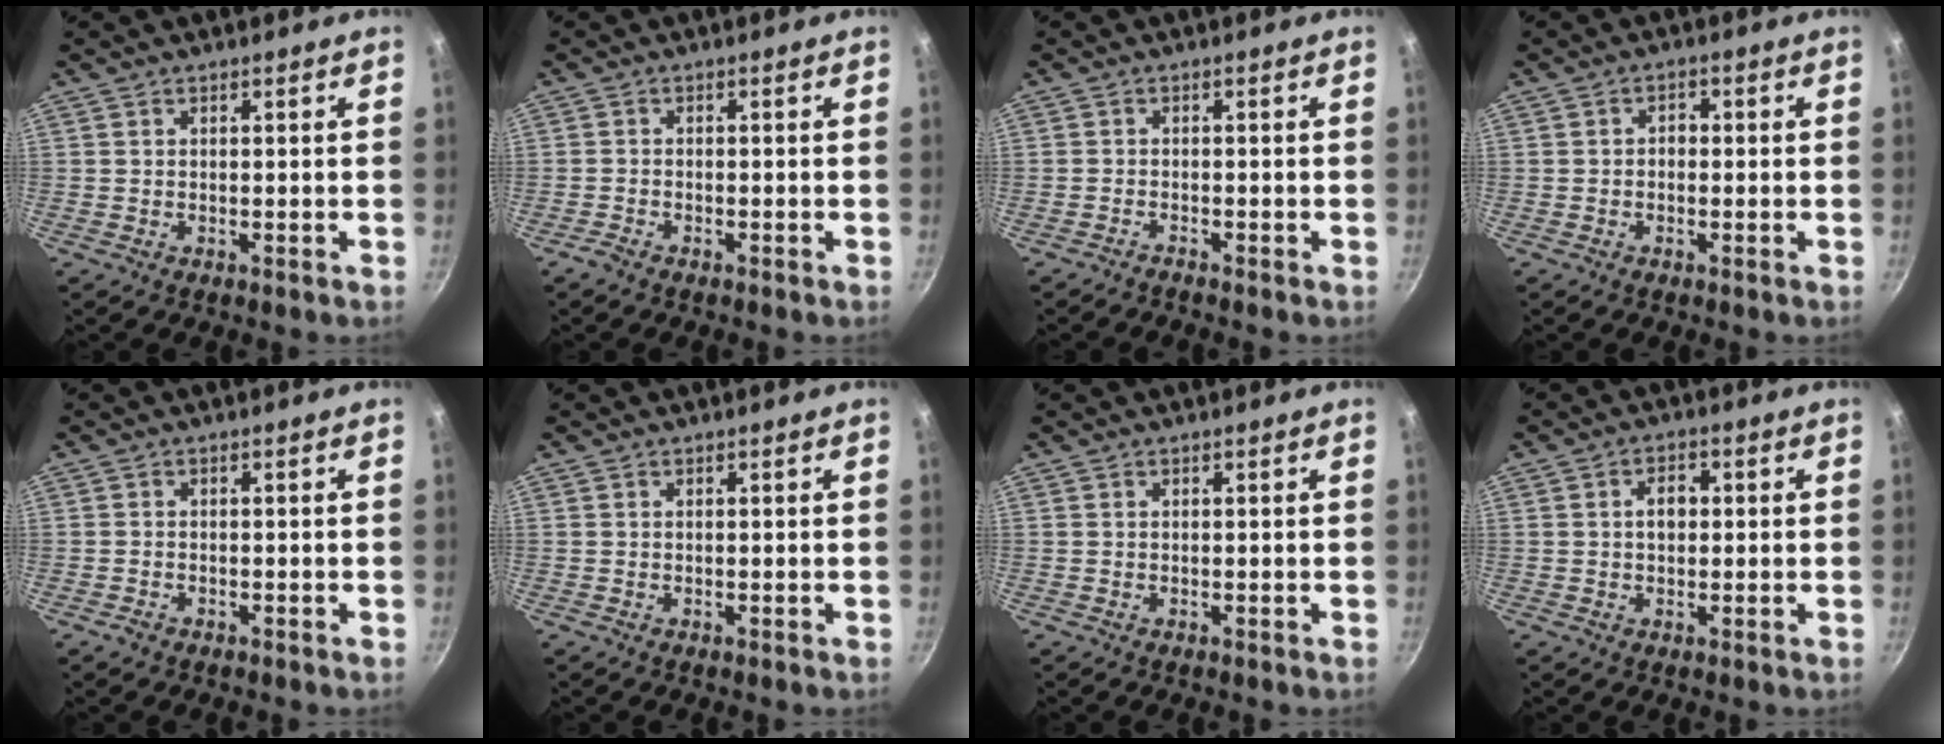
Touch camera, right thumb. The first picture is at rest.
{"total": 1.6, "force": [-1.4, 0.5, 0.6], "torque": [-0.026, 0.013, -0.029]}
{"total": 1.1, "force": [-1.1, -0.2, 0.0], "torque": [-0.014, 0.014, -0.019]}
{"total": 1.8, "force": [-0.4, 1.4, 1.0], "torque": [-0.012, 0.009, -0.010]}
{"total": 1.2, "force": [-0.9, 0.7, 0.5], "torque": [-0.016, 0.011, -0.016]}
{"total": 0.0}
{"total": 0.0}
{"total": 3.6, "force": [0.2, 2.5, 2.6], "torque": [-0.024, 0.012, 0.002]}